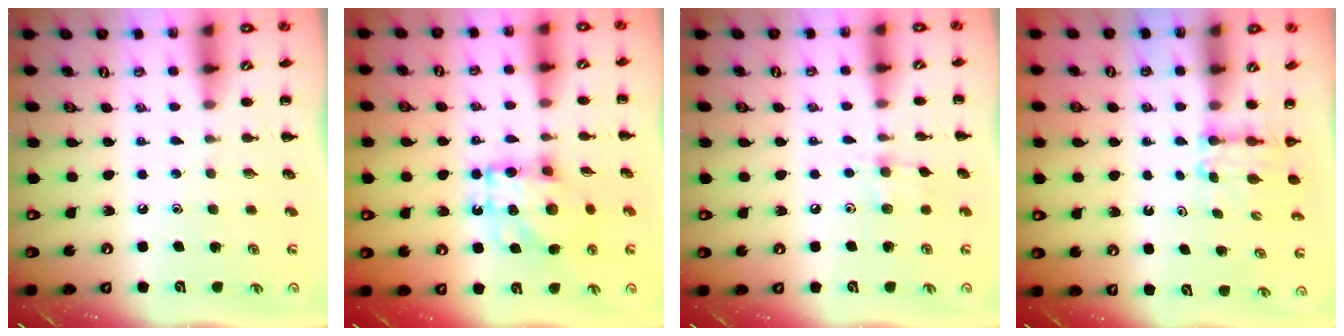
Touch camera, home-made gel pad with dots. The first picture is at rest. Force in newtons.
{"total": 12.7, "press": 12.6, "slide": 1.5}
{"total": 6.7, "press": 6.5, "slide": 1.8}
{"total": 2.7, "press": 2.5, "slide": 1.1}